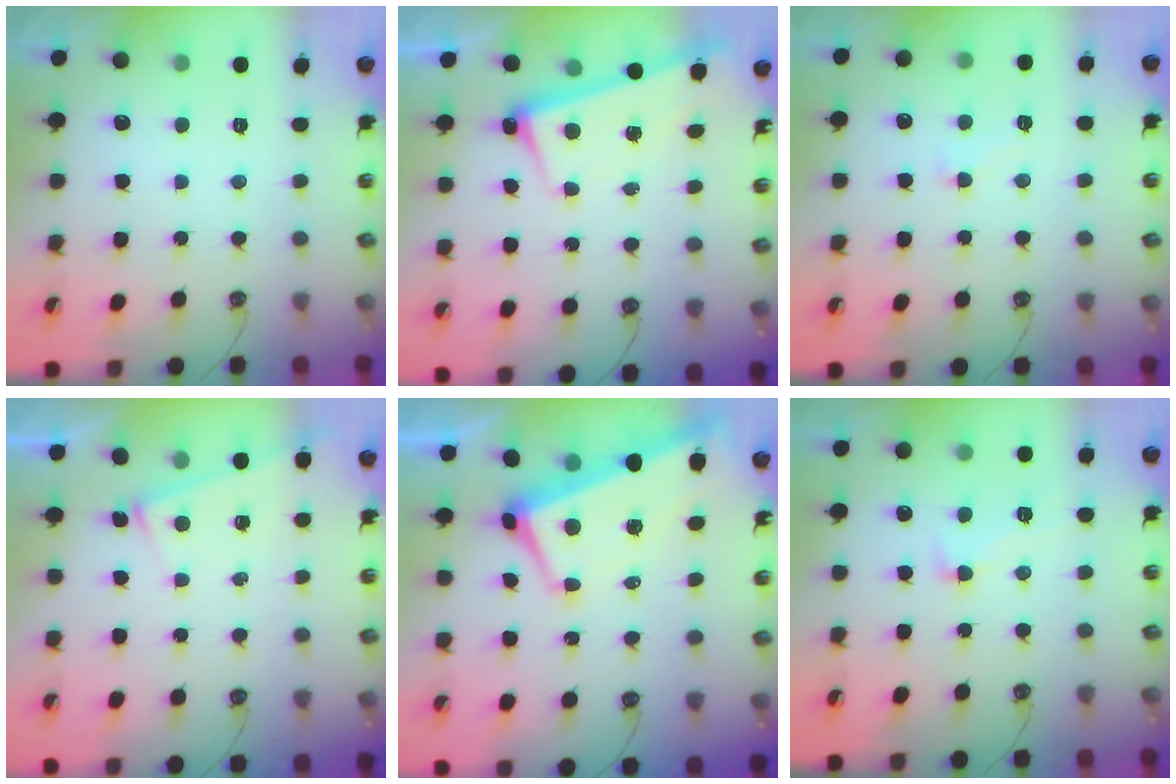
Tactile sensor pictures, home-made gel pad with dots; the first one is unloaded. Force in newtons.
{"total": 2.6, "press": 2.4, "slide": 0.9}
{"total": 2.6, "press": 2.5, "slide": 0.9}
{"total": 3.5, "press": 3.5, "slide": 0.1}
{"total": 1.7, "press": 1.1, "slide": 1.3}
{"total": 1.8, "press": 1.6, "slide": 0.8}